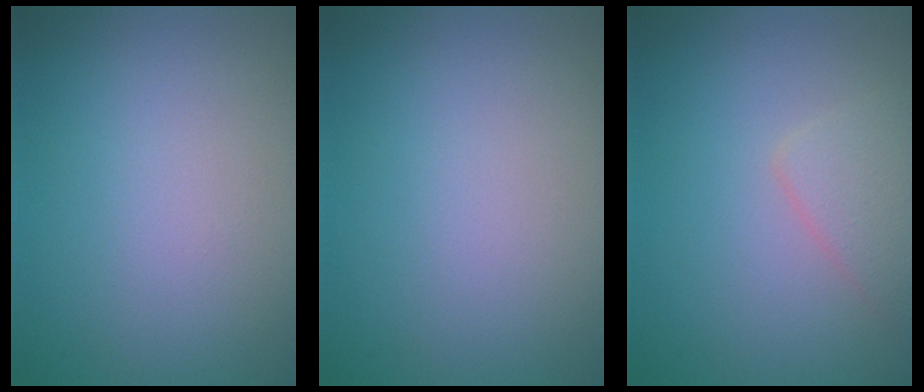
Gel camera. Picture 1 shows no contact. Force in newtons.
{"total": 0.0}
{"total": 2.2, "press": 2.1, "slide": 0.2}